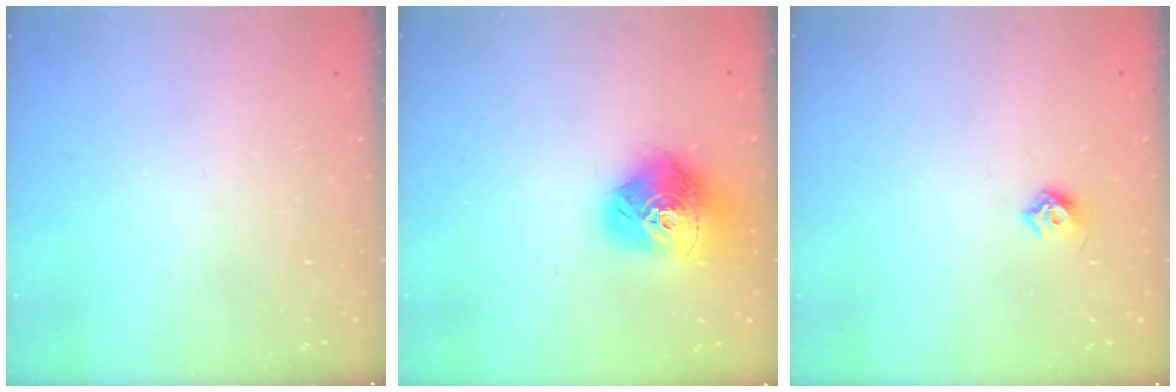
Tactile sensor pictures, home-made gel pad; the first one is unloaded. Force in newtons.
{"total": 17.6, "press": 17.6, "slide": 1.6}
{"total": 5.5, "press": 5.3, "slide": 1.2}